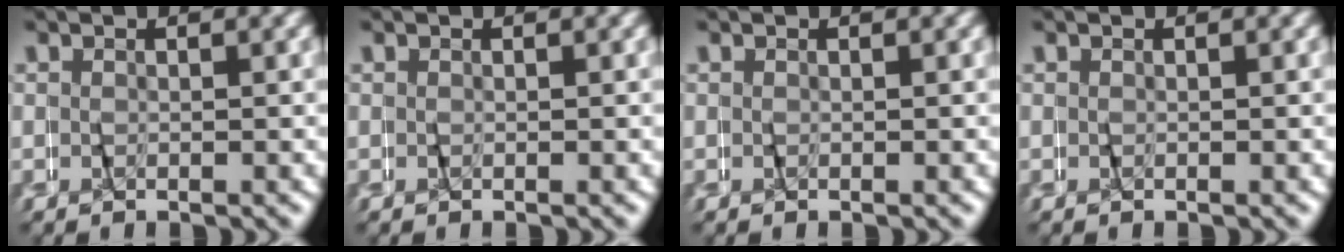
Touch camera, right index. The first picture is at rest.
{"total": 0.0}
{"total": 0.0}
{"total": 0.0}